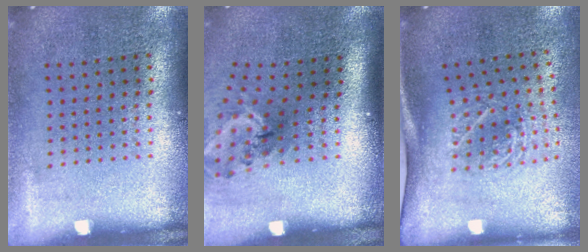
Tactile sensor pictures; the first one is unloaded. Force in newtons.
{"total": 2.0, "press": 1.3, "slide": 1.5}
{"total": 1.9, "press": 1.3, "slide": 1.4}